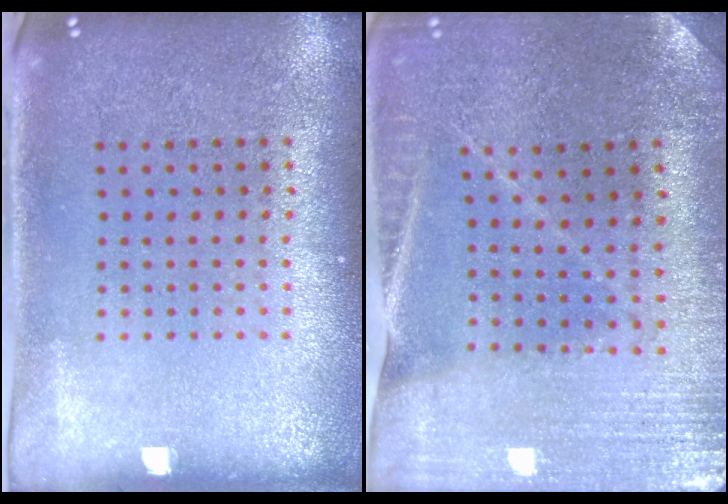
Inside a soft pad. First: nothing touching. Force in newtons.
{"total": 1.2, "press": 1.2, "slide": 0.1}